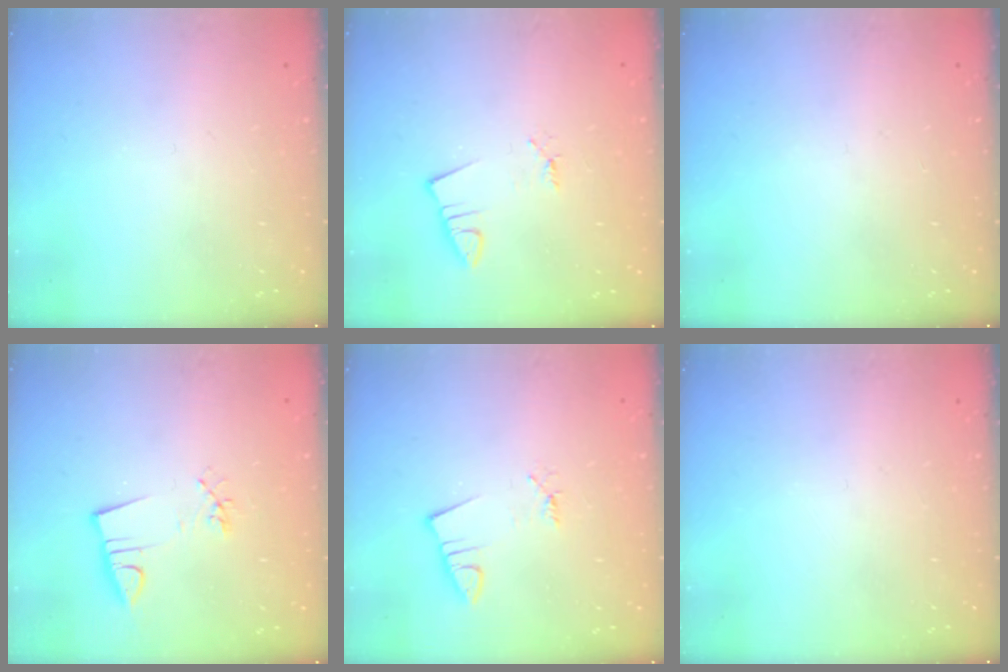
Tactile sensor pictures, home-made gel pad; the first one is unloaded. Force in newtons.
{"total": 0.9, "press": 0.9, "slide": 0.1}
{"total": 0.0}
{"total": 3.5, "press": 2.2, "slide": 2.7}
{"total": 1.1, "press": 1.1, "slide": 0.0}
{"total": 0.0}